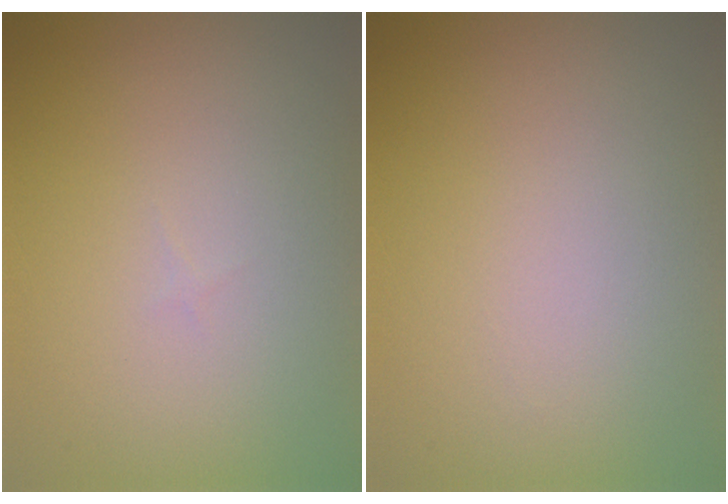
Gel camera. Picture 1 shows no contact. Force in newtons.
{"total": 0.0}